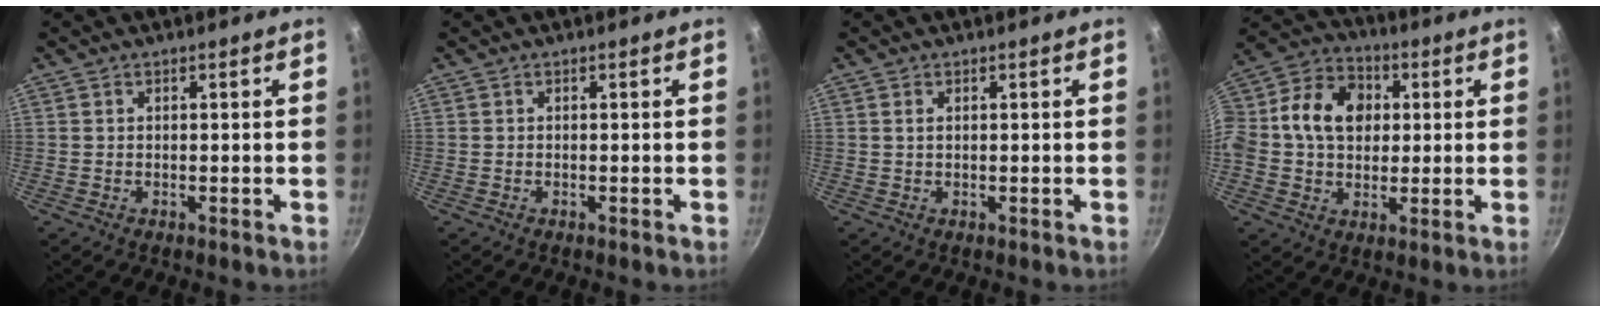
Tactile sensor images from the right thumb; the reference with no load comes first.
{"total": 0.0}
{"total": 1.0, "force": [0.4, 0.6, 0.8], "torque": [-0.014, 0.002, 0.007]}
{"total": 16.4, "force": [2.1, 12.9, 10.0], "torque": [-0.157, 0.027, 0.017]}